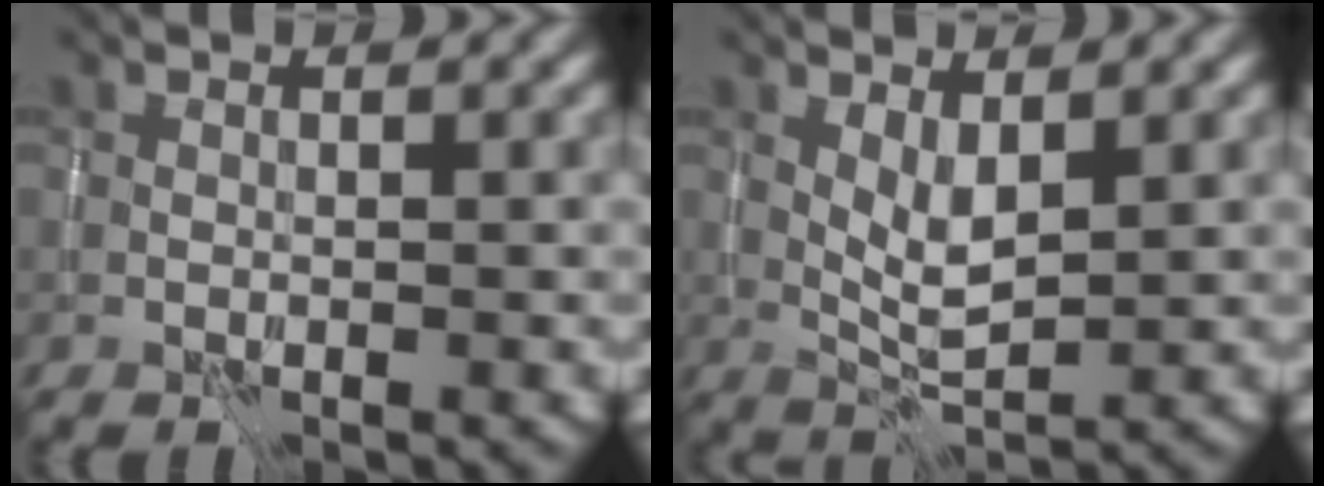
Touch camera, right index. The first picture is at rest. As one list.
[{"total": 2.6, "force": [0.9, 0.9, 2.3], "torque": [-0.048, -0.005, 0.020]}]